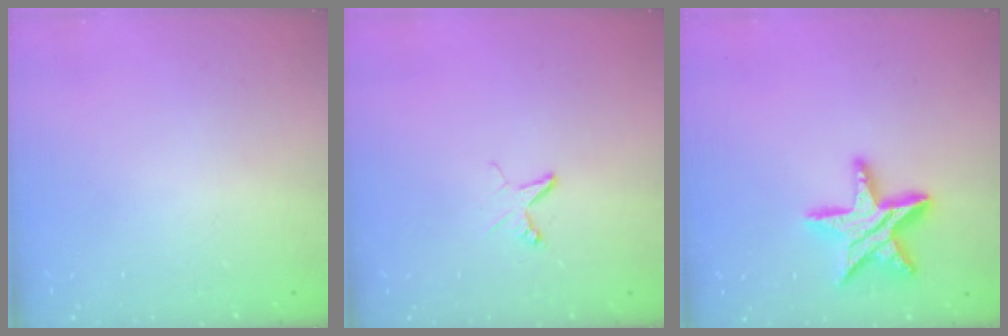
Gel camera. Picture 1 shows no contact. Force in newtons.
{"total": 3.9, "press": 3.9, "slide": 0.4}
{"total": 14.2, "press": 14.2, "slide": 1.0}